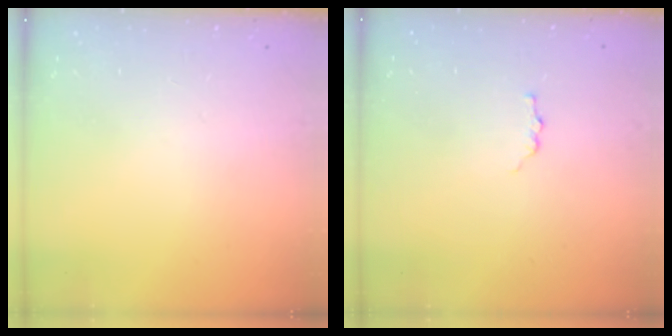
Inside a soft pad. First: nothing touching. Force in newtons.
{"total": 2.9, "press": 2.9, "slide": 0.3}